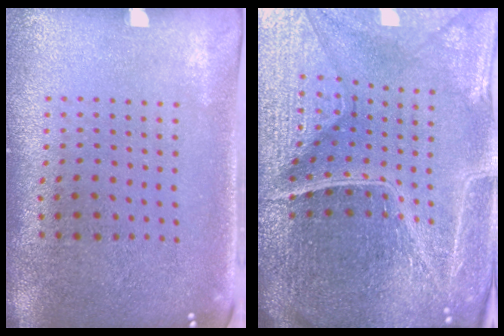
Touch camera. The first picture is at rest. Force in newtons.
{"total": 6.9, "press": 6.1, "slide": 3.3}